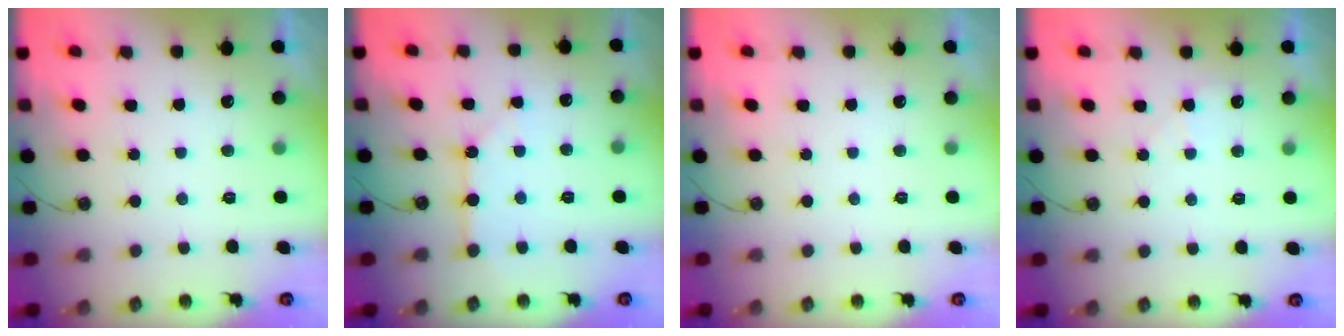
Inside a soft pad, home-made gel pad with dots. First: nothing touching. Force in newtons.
{"total": 2.3, "press": 2.3, "slide": 0.3}
{"total": 0.0}
{"total": 3.8, "press": 3.7, "slide": 0.7}